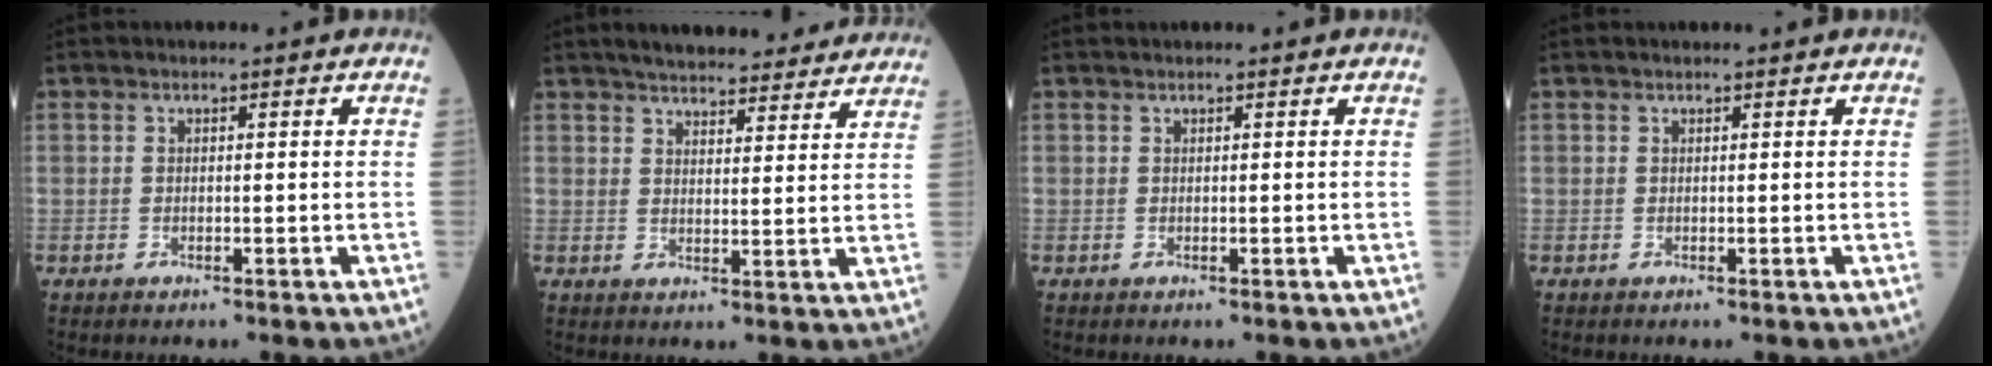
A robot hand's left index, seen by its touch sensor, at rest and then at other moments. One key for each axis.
{"total": 16.7, "fx": 15.1, "fy": 3.4, "fz": 6.3, "tx": -0.074, "ty": 0.024, "tz": 0.195}
{"total": 0.0}
{"total": 0.8, "fx": 0.8, "fy": 0.0, "fz": 0.3, "tx": -0.006, "ty": 0.012, "tz": 0.011}